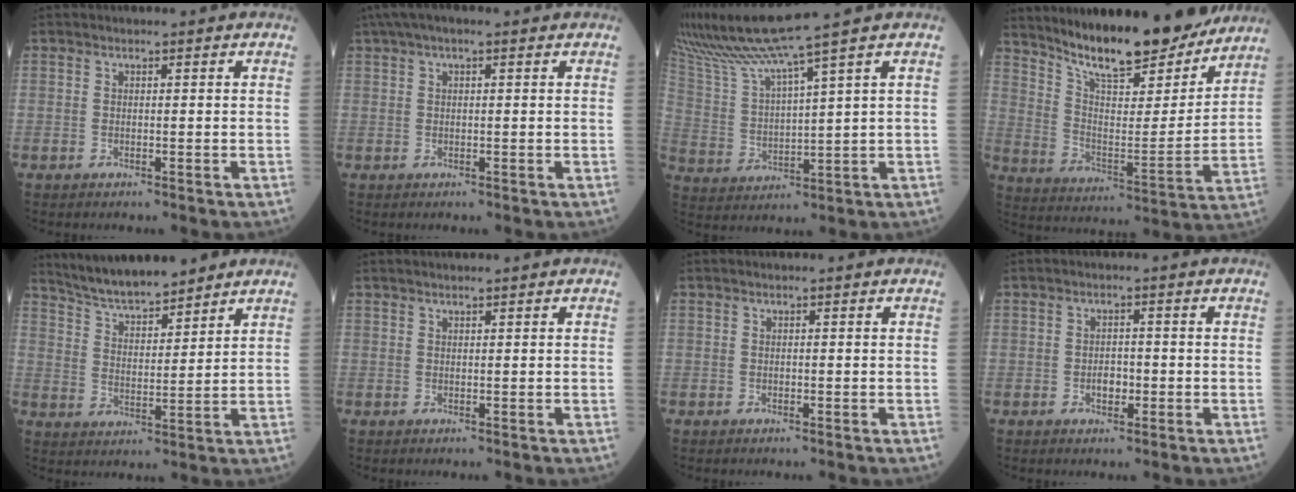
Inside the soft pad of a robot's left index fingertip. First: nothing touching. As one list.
[{"total": 5.5, "force": [3.6, 1.2, 4.0], "torque": [-0.076, 0.043, 0.059]}, {"total": 11.4, "force": [9.3, -2.4, 6.0], "torque": [-0.125, 0.004, 0.184]}, {"total": 19.7, "force": [17.1, 3.5, 9.2], "torque": [-0.148, -0.024, 0.268]}, {"total": 10.4, "force": [9.3, 1.5, 4.2], "torque": [-0.075, 0.013, 0.169]}, {"total": 1.3, "force": [1.1, -0.1, 0.7], "torque": [-0.011, 0.012, 0.021]}, {"total": 0.0}, {"total": 2.1, "force": [-0.9, 1.3, 1.5], "torque": [-0.020, 0.001, -0.012]}]